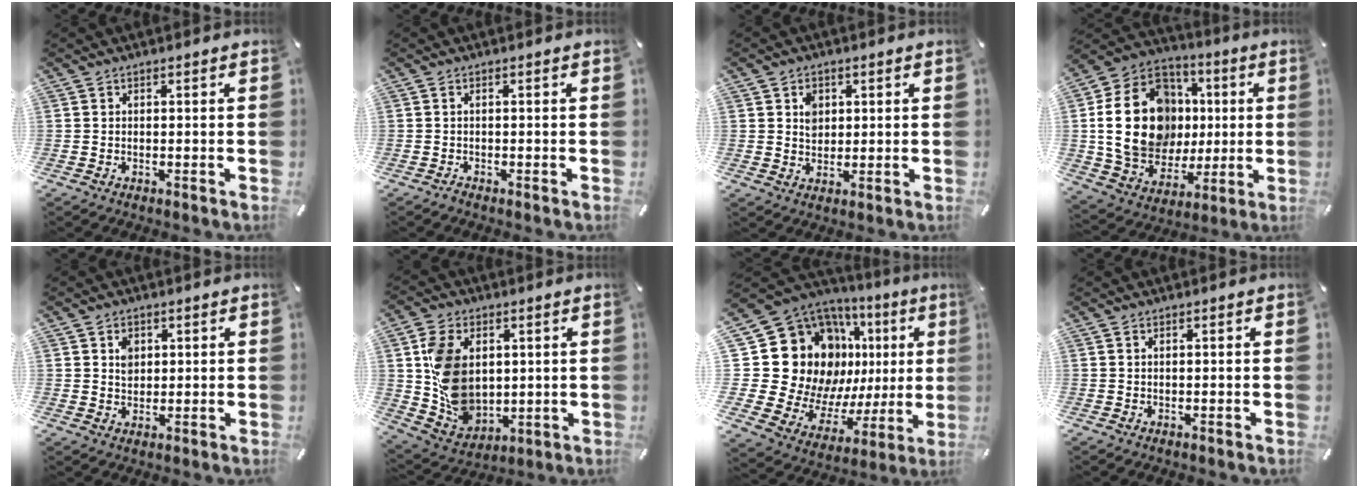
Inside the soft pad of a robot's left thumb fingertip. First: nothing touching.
{"total": 0.5, "force": [-0.4, 0.1, 0.4], "torque": [-0.009, -0.002, -0.007]}
{"total": 4.0, "force": [1.2, 3.5, 1.5], "torque": [-0.013, -0.002, 0.016]}
{"total": 23.0, "force": [1.5, 18.3, 13.8], "torque": [-0.265, 0.011, 0.042]}
{"total": 3.2, "force": [1.0, 2.8, 1.3], "torque": [-0.007, -0.005, 0.013]}
{"total": 13.2, "force": [2.8, 10.4, 7.6], "torque": [-0.163, 0.000, 0.057]}
{"total": 25.6, "force": [7.6, 18.7, 15.8], "torque": [-0.264, -0.097, 0.187]}
{"total": 0.0}